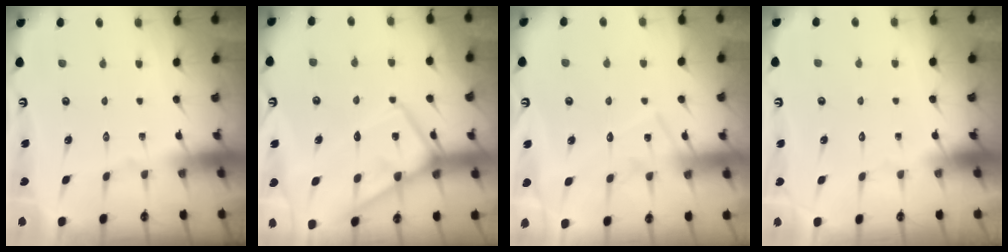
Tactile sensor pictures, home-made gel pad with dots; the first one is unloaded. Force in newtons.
{"total": 13.1, "press": 13.1, "slide": 1.3}
{"total": 11.7, "press": 11.7, "slide": 0.6}
{"total": 1.5, "press": 1.5, "slide": 0.0}